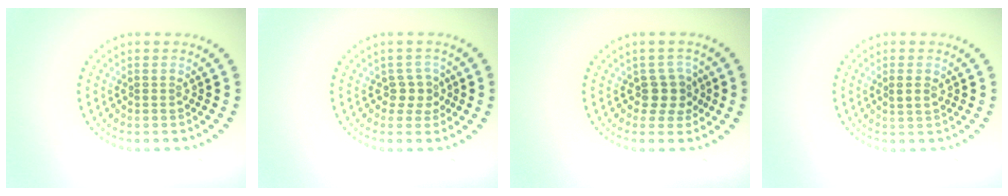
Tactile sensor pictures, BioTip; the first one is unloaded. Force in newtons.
{"total": 1.8, "press": 1.5, "slide": 0.9}
{"total": 2.3, "press": 1.9, "slide": 1.3}
{"total": 1.1, "press": 1.1, "slide": 0.3}